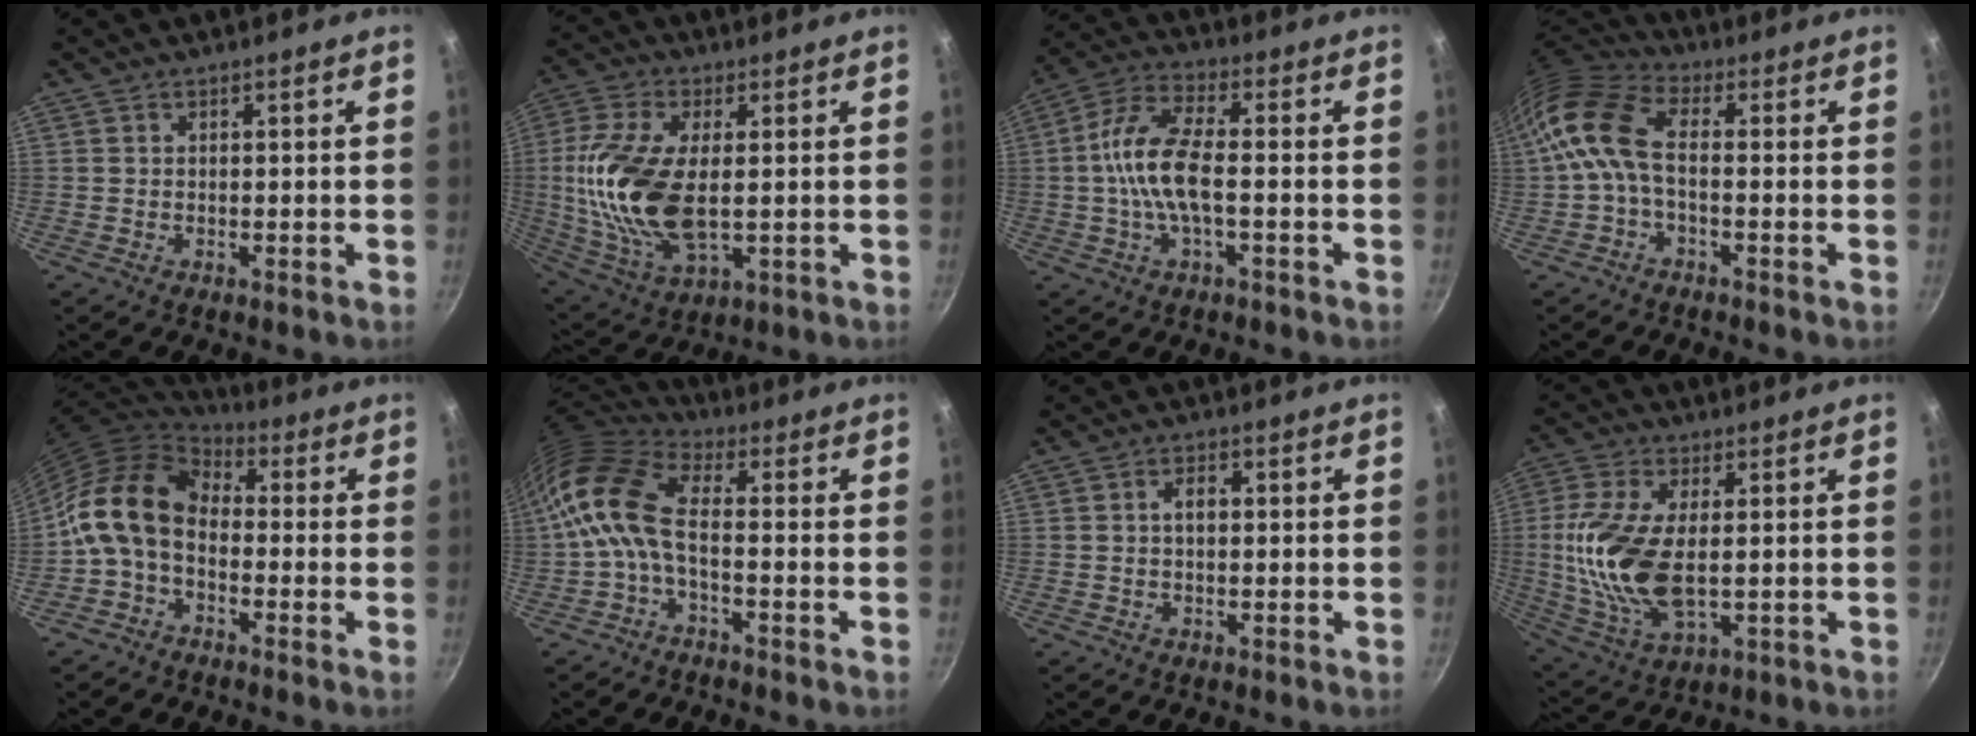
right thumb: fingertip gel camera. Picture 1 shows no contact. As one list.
[{"total": 18.0, "force": [0.6, 8.9, 15.6], "torque": [-0.317, -0.007, 0.013]}, {"total": 11.1, "force": [-1.2, 4.3, 10.2], "torque": [-0.207, 0.029, -0.038]}, {"total": 10.1, "force": [-0.8, 5.4, 8.5], "torque": [-0.181, 0.032, -0.035]}, {"total": 13.0, "force": [-1.7, 9.0, 9.2], "torque": [-0.157, 0.040, -0.053]}, {"total": 10.9, "force": [-1.9, 5.2, 9.4], "torque": [-0.198, 0.032, -0.055]}, {"total": 2.5, "force": [0.2, 1.5, 2.0], "torque": [-0.031, 0.008, 0.002]}, {"total": 15.7, "force": [0.4, 7.8, 13.6], "torque": [-0.278, -0.010, 0.009]}]